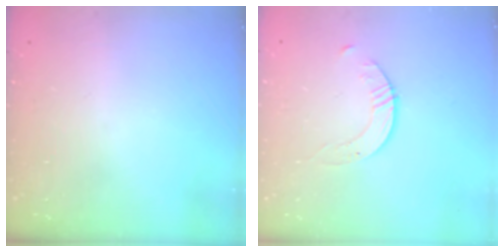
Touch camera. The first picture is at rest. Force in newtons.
{"total": 1.7, "press": 1.7, "slide": 0.2}